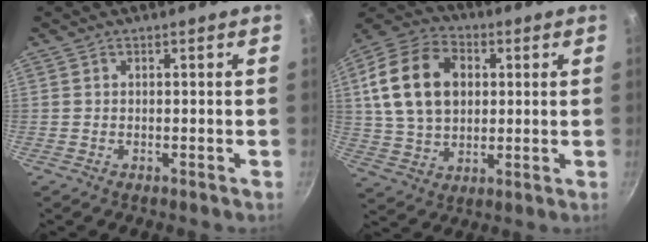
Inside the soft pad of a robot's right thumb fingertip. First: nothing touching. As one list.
[{"total": 18.1, "force": [3.6, 13.0, 12.0], "torque": [-0.201, 0.010, 0.061]}]